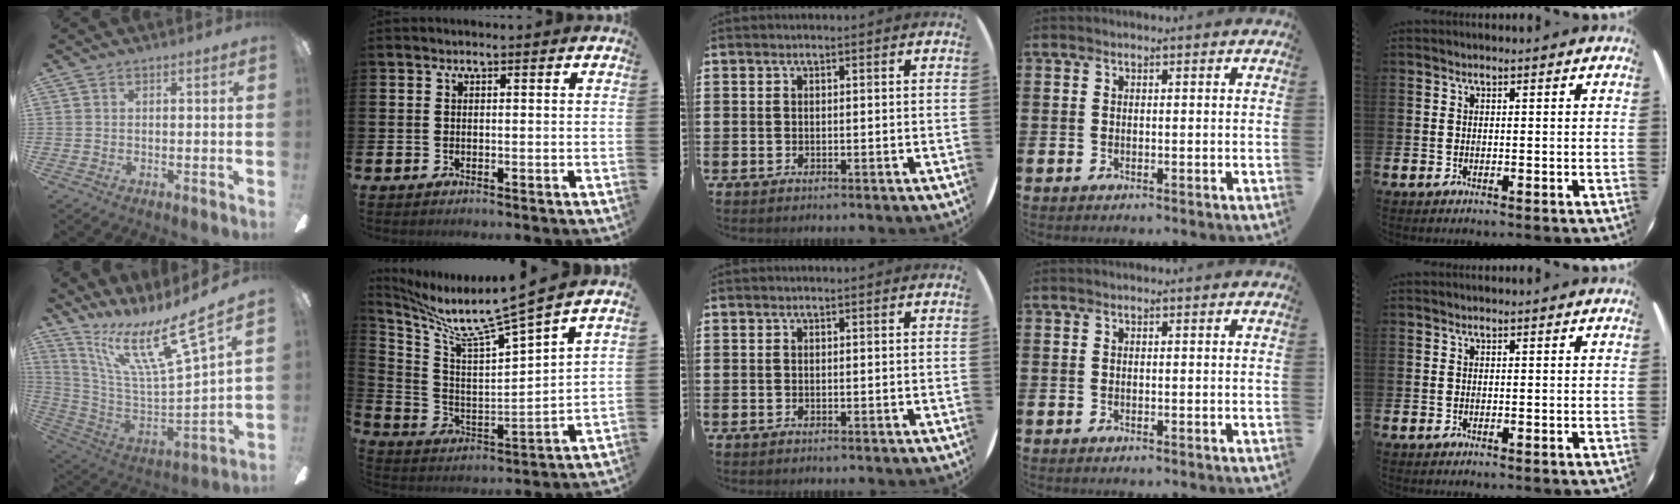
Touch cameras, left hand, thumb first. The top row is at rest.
{"thumb": {"total": 19.4, "force": [12.6, 3.4, 14.4], "torque": [-0.270, -0.086, 0.200]}, "index": {"total": 9.5, "force": [8.0, 0.1, 5.0], "torque": [-0.129, -0.069, 0.127]}}